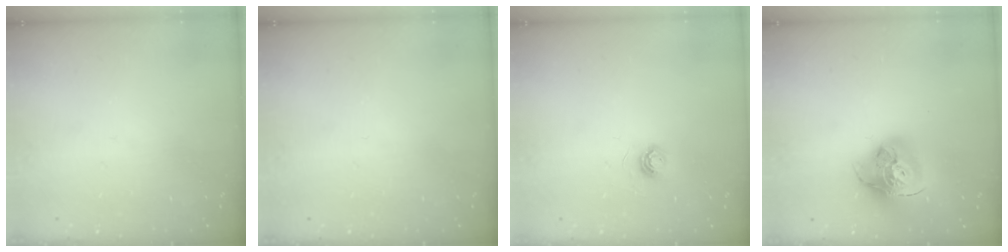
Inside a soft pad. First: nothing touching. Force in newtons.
{"total": 0.0}
{"total": 4.0, "press": 4.0, "slide": 0.4}
{"total": 16.4, "press": 16.4, "slide": 1.5}